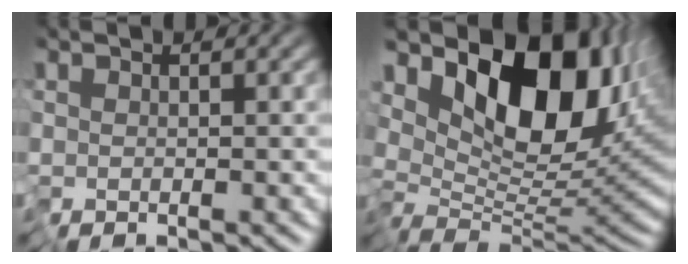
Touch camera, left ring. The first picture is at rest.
{"total": 12.9, "force": [5.5, 6.3, 9.7], "torque": [-0.149, 0.007, 0.092]}